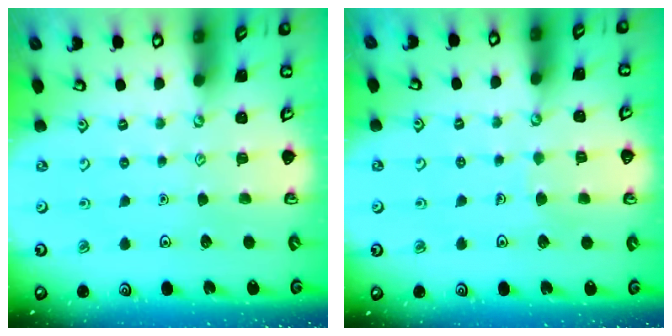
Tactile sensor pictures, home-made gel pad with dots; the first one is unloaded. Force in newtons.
{"total": 3.2, "press": 3.2, "slide": 0.2}